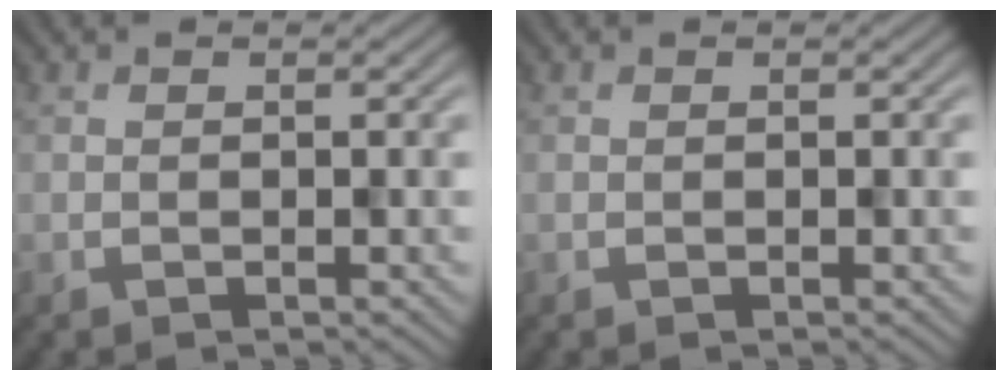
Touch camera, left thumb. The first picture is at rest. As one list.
[{"total": 0.0}]